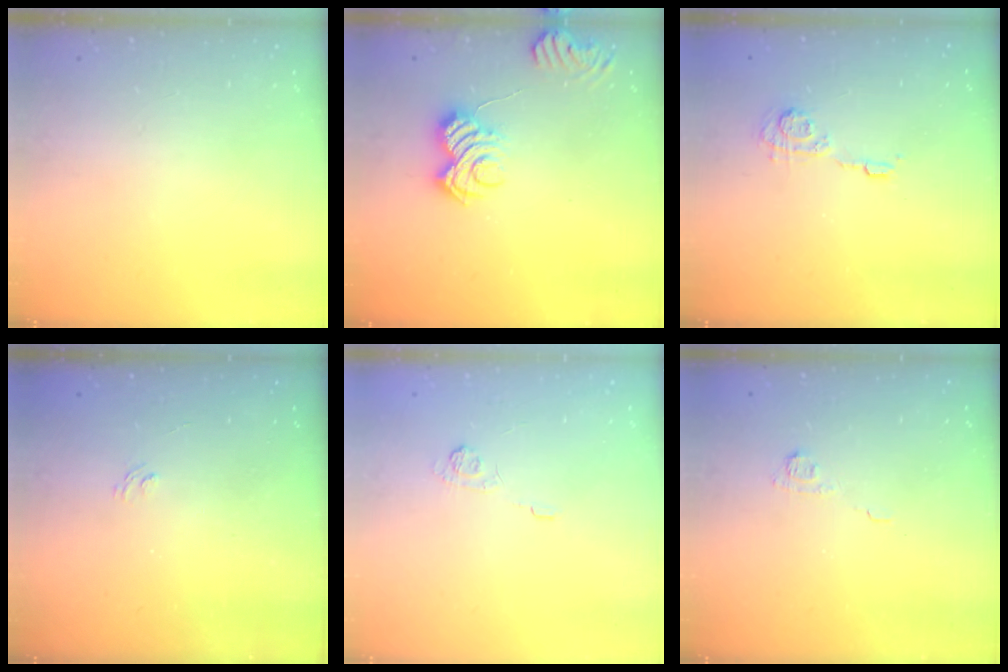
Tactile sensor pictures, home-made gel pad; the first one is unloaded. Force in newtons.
{"total": 6.9, "press": 6.9, "slide": 0.3}
{"total": 5.7, "press": 5.7, "slide": 0.8}
{"total": 1.4, "press": 0.7, "slide": 1.1}
{"total": 4.5, "press": 4.4, "slide": 1.2}
{"total": 3.9, "press": 3.7, "slide": 1.1}